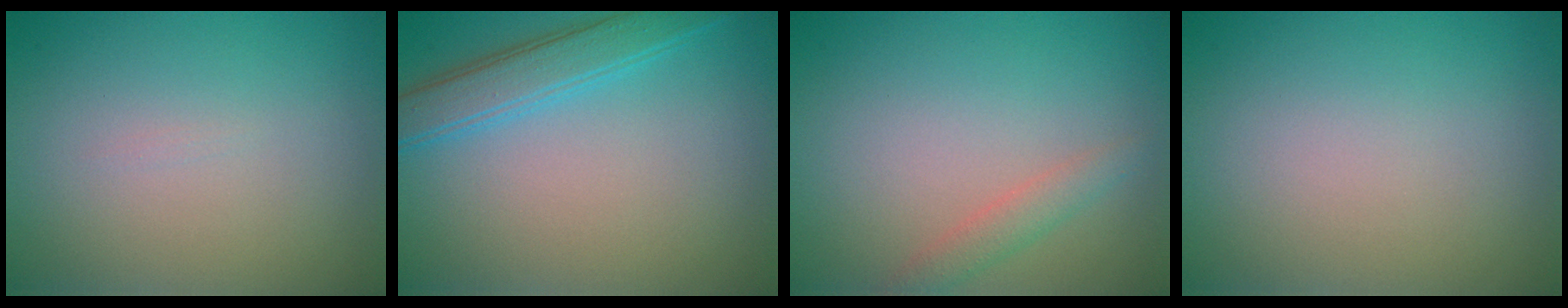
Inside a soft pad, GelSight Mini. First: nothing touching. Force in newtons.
{"total": 3.4, "press": 3.4, "slide": 0.2}
{"total": 1.6, "press": 1.6, "slide": 0.2}
{"total": 0.0}